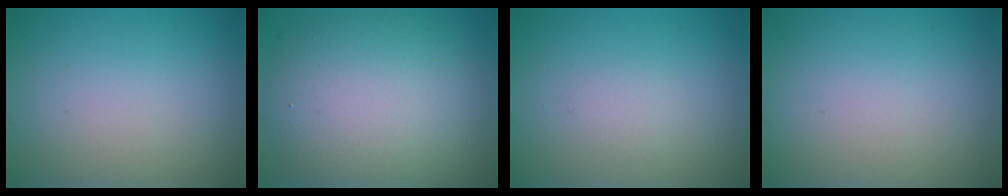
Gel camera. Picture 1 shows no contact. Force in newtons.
{"total": 10.2, "press": 10.1, "slide": 0.8}
{"total": 0.9, "press": 0.9, "slide": 0.1}
{"total": 0.0}